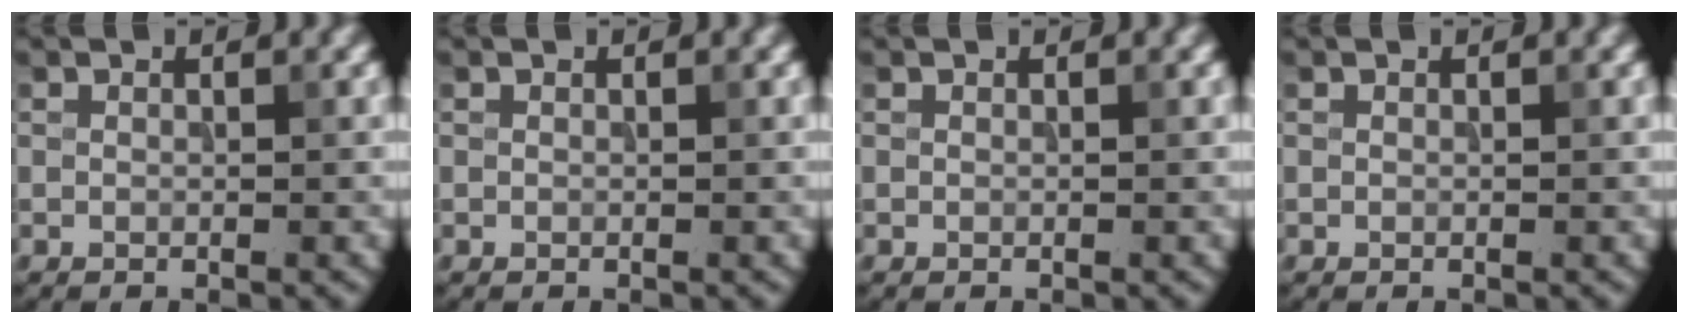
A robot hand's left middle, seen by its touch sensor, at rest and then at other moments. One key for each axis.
{"total": 0.0}
{"total": 0.0}
{"total": 0.0}